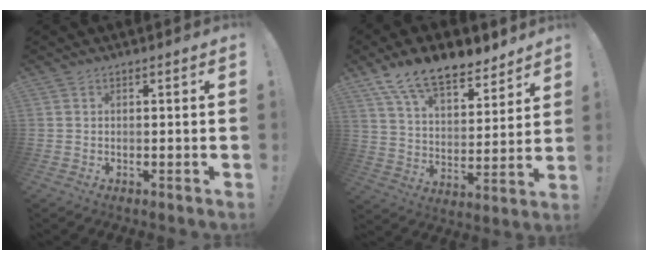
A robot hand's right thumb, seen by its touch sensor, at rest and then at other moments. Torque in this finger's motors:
{"motor_torque": [-0.35, 1.49, 0.44, 0.13, 0.06]}